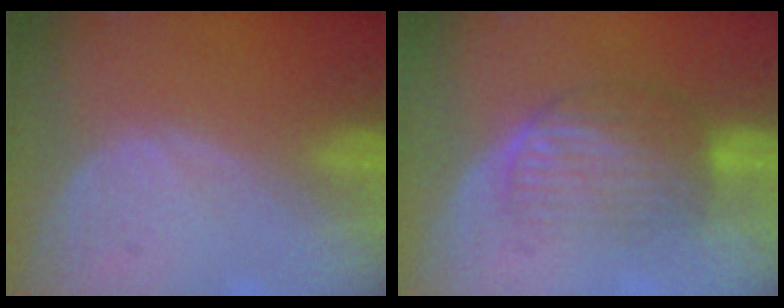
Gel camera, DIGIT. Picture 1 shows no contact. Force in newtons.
{"total": 6.3, "press": 6.2, "slide": 1.5}